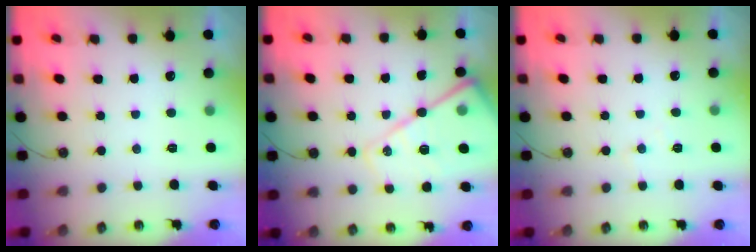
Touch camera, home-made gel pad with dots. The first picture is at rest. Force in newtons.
{"total": 17.2, "press": 17.1, "slide": 1.9}
{"total": 5.9, "press": 5.8, "slide": 0.8}